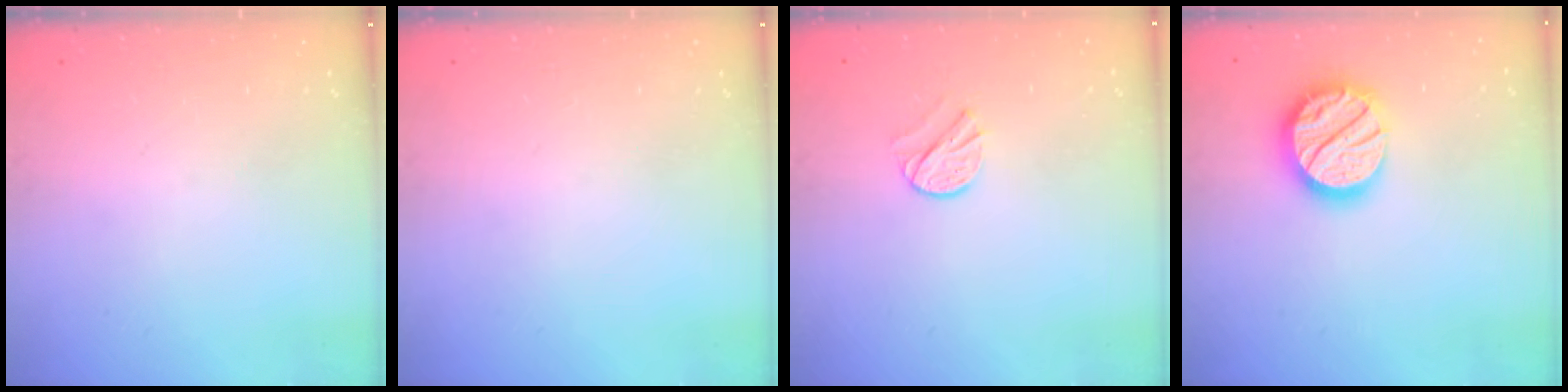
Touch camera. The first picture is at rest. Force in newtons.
{"total": 0.0}
{"total": 7.4, "press": 7.4, "slide": 0.6}
{"total": 17.7, "press": 17.6, "slide": 1.4}